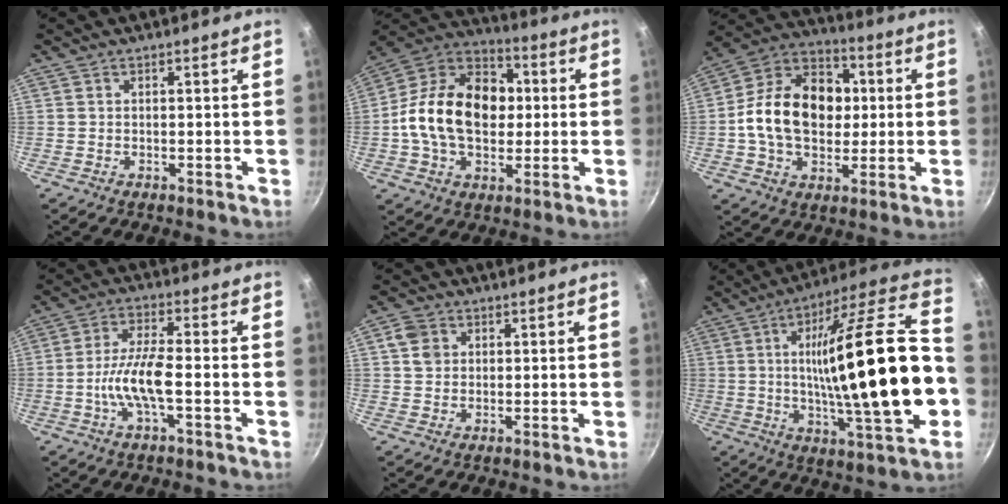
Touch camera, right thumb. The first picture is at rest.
{"total": 20.9, "force": [0.4, 14.9, 14.7], "torque": [-0.213, 0.032, -0.009]}
{"total": 19.4, "force": [0.7, 14.2, 13.2], "torque": [-0.188, 0.028, -0.003]}
{"total": 8.2, "force": [-2.4, 2.4, 7.4], "torque": [-0.149, 0.026, -0.054]}
{"total": 4.4, "force": [1.1, 3.7, 2.0], "torque": [-0.023, 0.003, 0.015]}
{"total": 30.1, "force": [-2.2, 7.6, 29.0], "torque": [-0.440, 0.023, -0.032]}